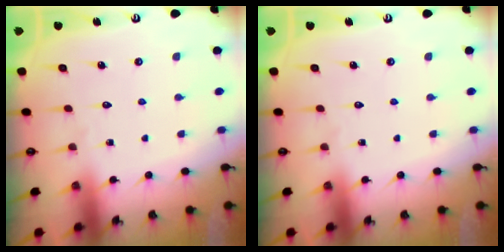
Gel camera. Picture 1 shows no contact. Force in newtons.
{"total": 0.0}